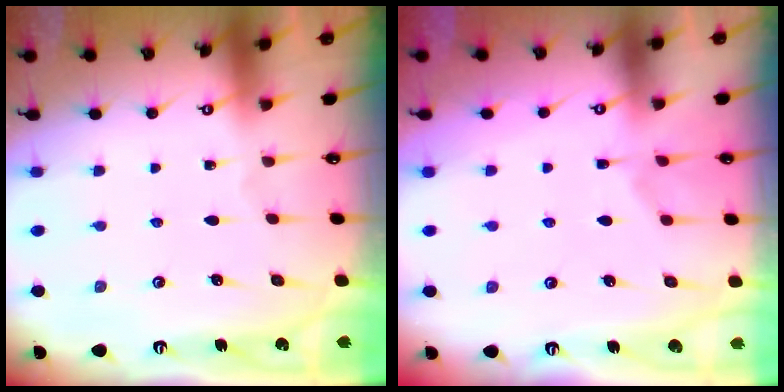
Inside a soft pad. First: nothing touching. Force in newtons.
{"total": 1.3, "press": 0.5, "slide": 1.2}